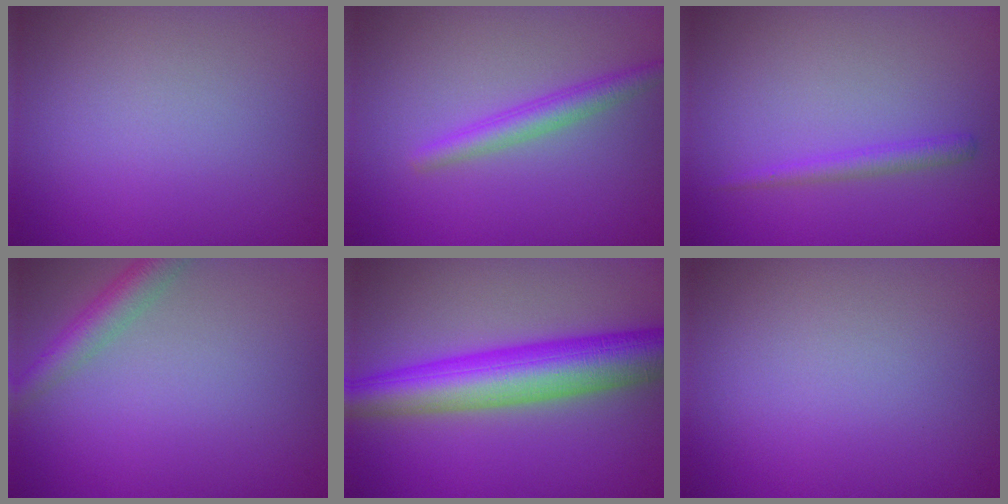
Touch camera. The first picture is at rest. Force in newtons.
{"total": 2.4, "press": 2.4, "slide": 0.0}
{"total": 1.5, "press": 1.5, "slide": 0.0}
{"total": 3.0, "press": 3.0, "slide": 0.1}
{"total": 8.6, "press": 8.6, "slide": 0.2}
{"total": 0.0}